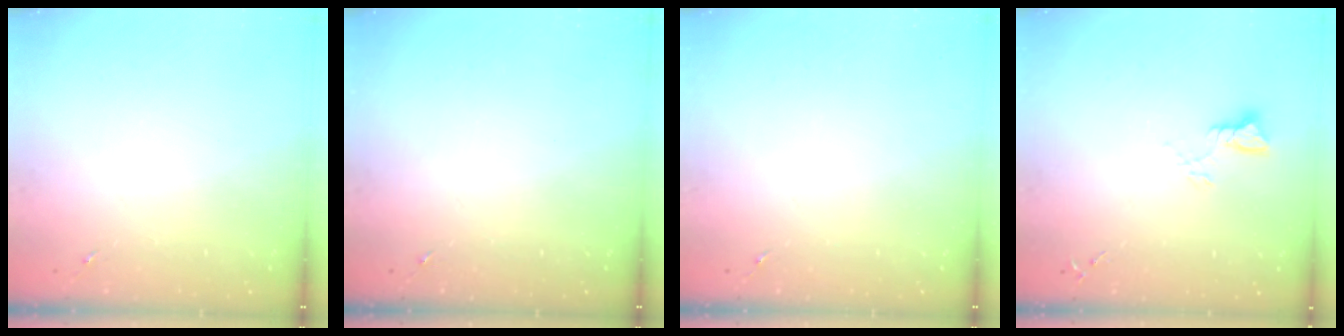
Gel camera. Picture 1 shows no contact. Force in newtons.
{"total": 0.0}
{"total": 0.0}
{"total": 3.5, "press": 3.4, "slide": 0.3}